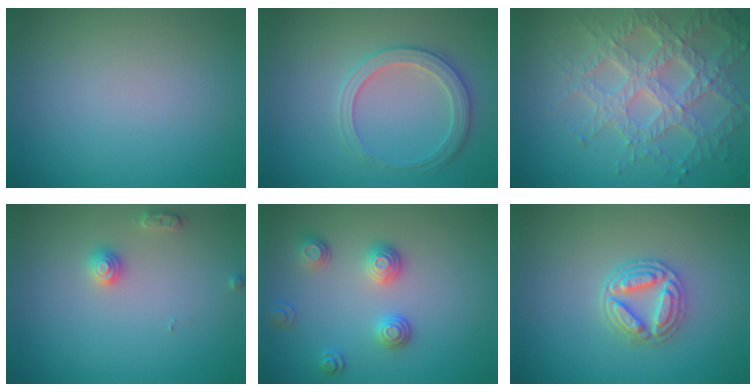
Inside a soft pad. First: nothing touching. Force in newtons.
{"total": 3.0, "press": 2.9, "slide": 0.2}
{"total": 7.1, "press": 5.3, "slide": 4.7}
{"total": 1.7, "press": 1.7, "slide": 0.3}
{"total": 2.9, "press": 2.5, "slide": 1.5}
{"total": 3.7, "press": 3.3, "slide": 1.7}